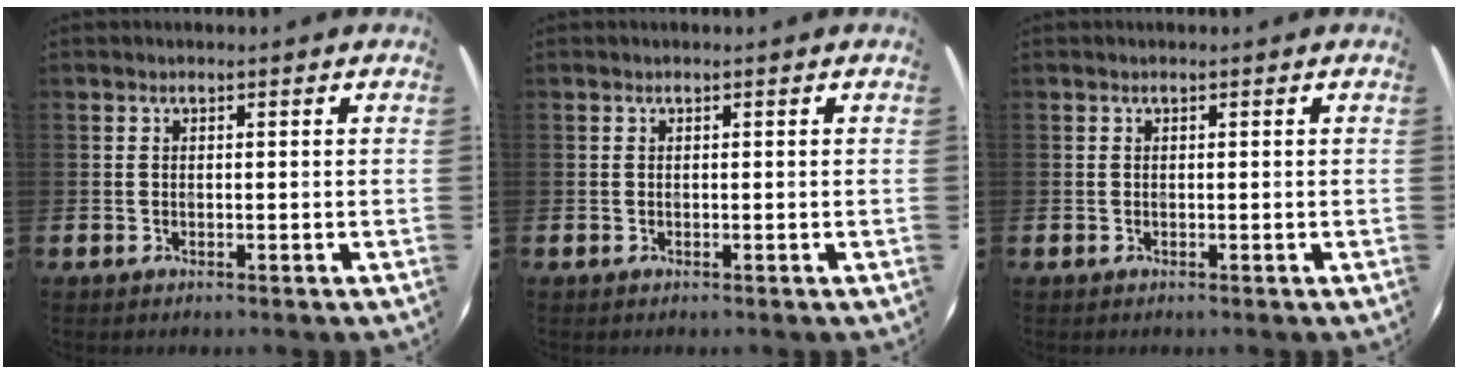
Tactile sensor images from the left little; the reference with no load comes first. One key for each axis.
{"total": 0.0}
{"total": 0.0}